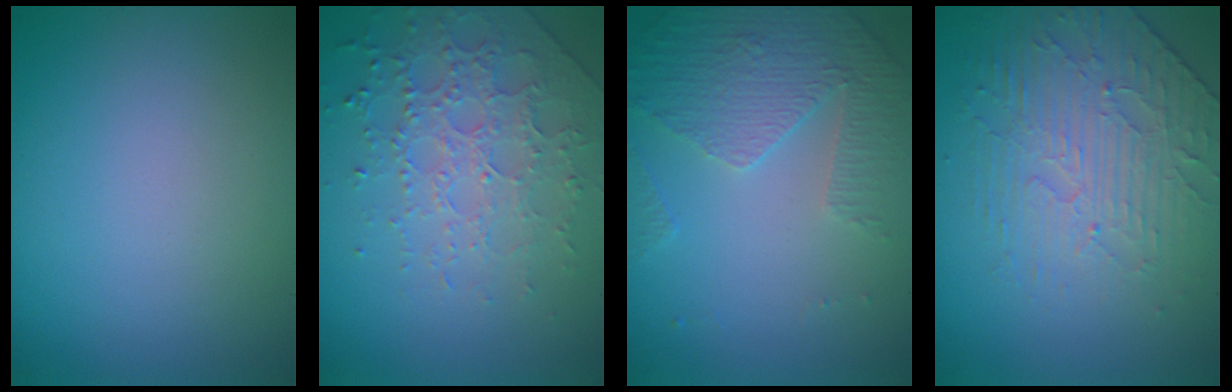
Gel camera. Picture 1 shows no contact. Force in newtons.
{"total": 3.7, "press": 3.6, "slide": 1.1}
{"total": 4.9, "press": 3.4, "slide": 3.4}
{"total": 4.1, "press": 3.5, "slide": 2.1}